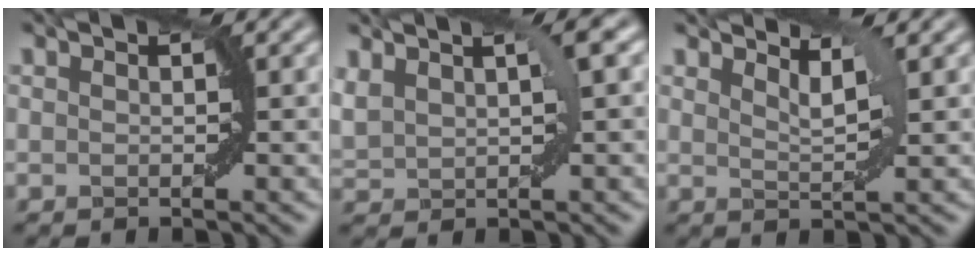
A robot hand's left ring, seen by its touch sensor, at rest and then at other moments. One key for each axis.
{"total": 3.4, "fx": 1.9, "fy": 0.9, "fz": 2.6, "tx": -0.061, "ty": 0.013, "tz": 0.041}
{"total": 2.0, "fx": 1.7, "fy": 0.2, "fz": 1.0, "tx": -0.013, "ty": -0.005, "tz": 0.029}